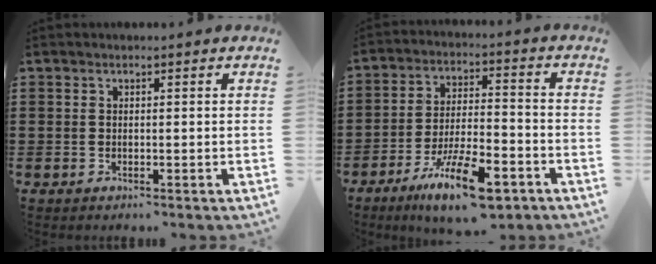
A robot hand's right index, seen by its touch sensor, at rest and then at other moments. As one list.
[{"total": 12.5, "force": [-7.7, 3.6, 9.2], "torque": [-0.172, 0.021, -0.138]}]